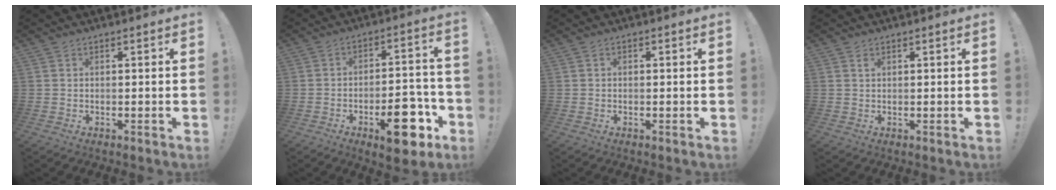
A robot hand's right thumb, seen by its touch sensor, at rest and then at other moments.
{"total": 15.2, "force": [-7.4, 7.1, 11.2], "torque": [-0.124, 0.053, -0.108]}
{"total": 0.5, "force": [-0.3, 0.4, 0.2], "torque": [-0.005, 0.002, -0.005]}
{"total": 0.9, "force": [0.5, 0.6, 0.5], "torque": [-0.004, -0.001, 0.007]}